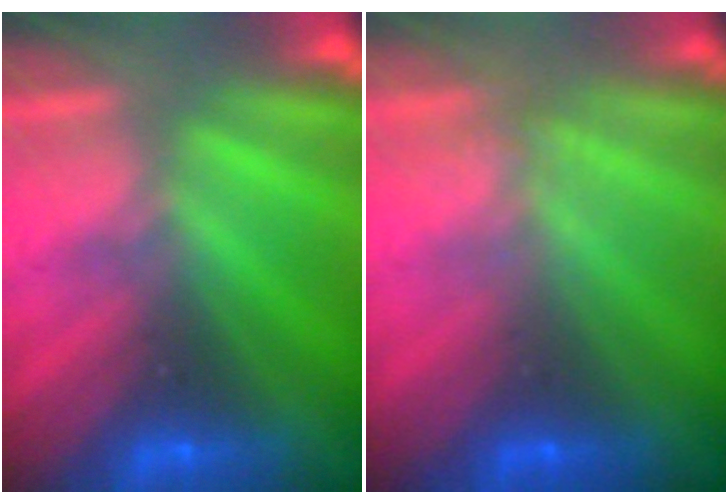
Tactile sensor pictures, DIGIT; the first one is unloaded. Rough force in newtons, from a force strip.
{"total": 1.1}